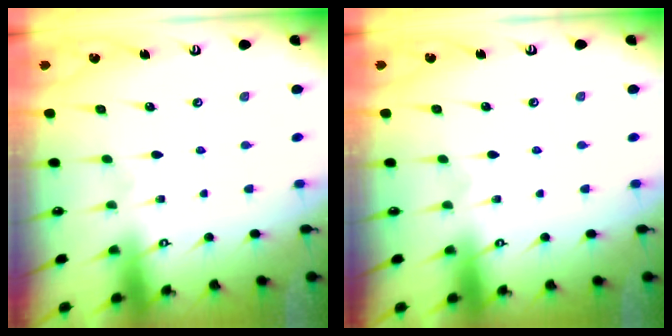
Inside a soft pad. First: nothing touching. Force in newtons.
{"total": 0.0}